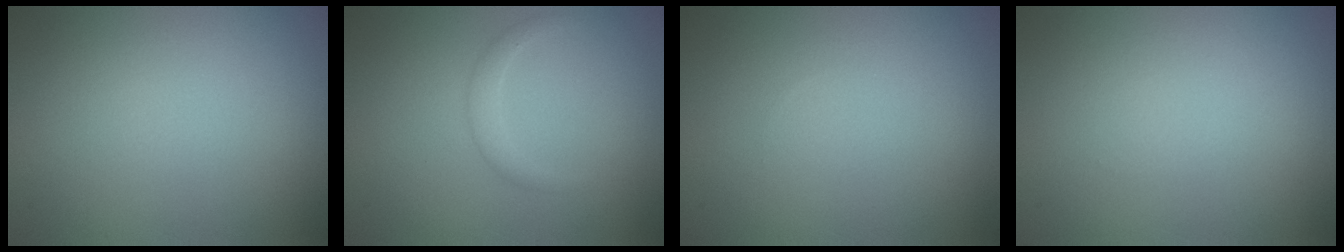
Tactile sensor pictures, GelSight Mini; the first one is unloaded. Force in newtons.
{"total": 1.2, "press": 1.1, "slide": 0.1}
{"total": 0.0}
{"total": 0.0}